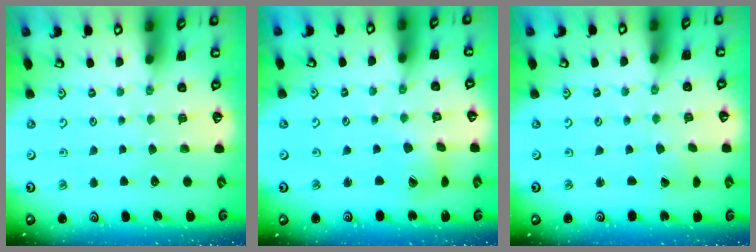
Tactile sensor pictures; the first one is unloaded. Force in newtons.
{"total": 4.3, "press": 4.3, "slide": 0.4}
{"total": 0.0}